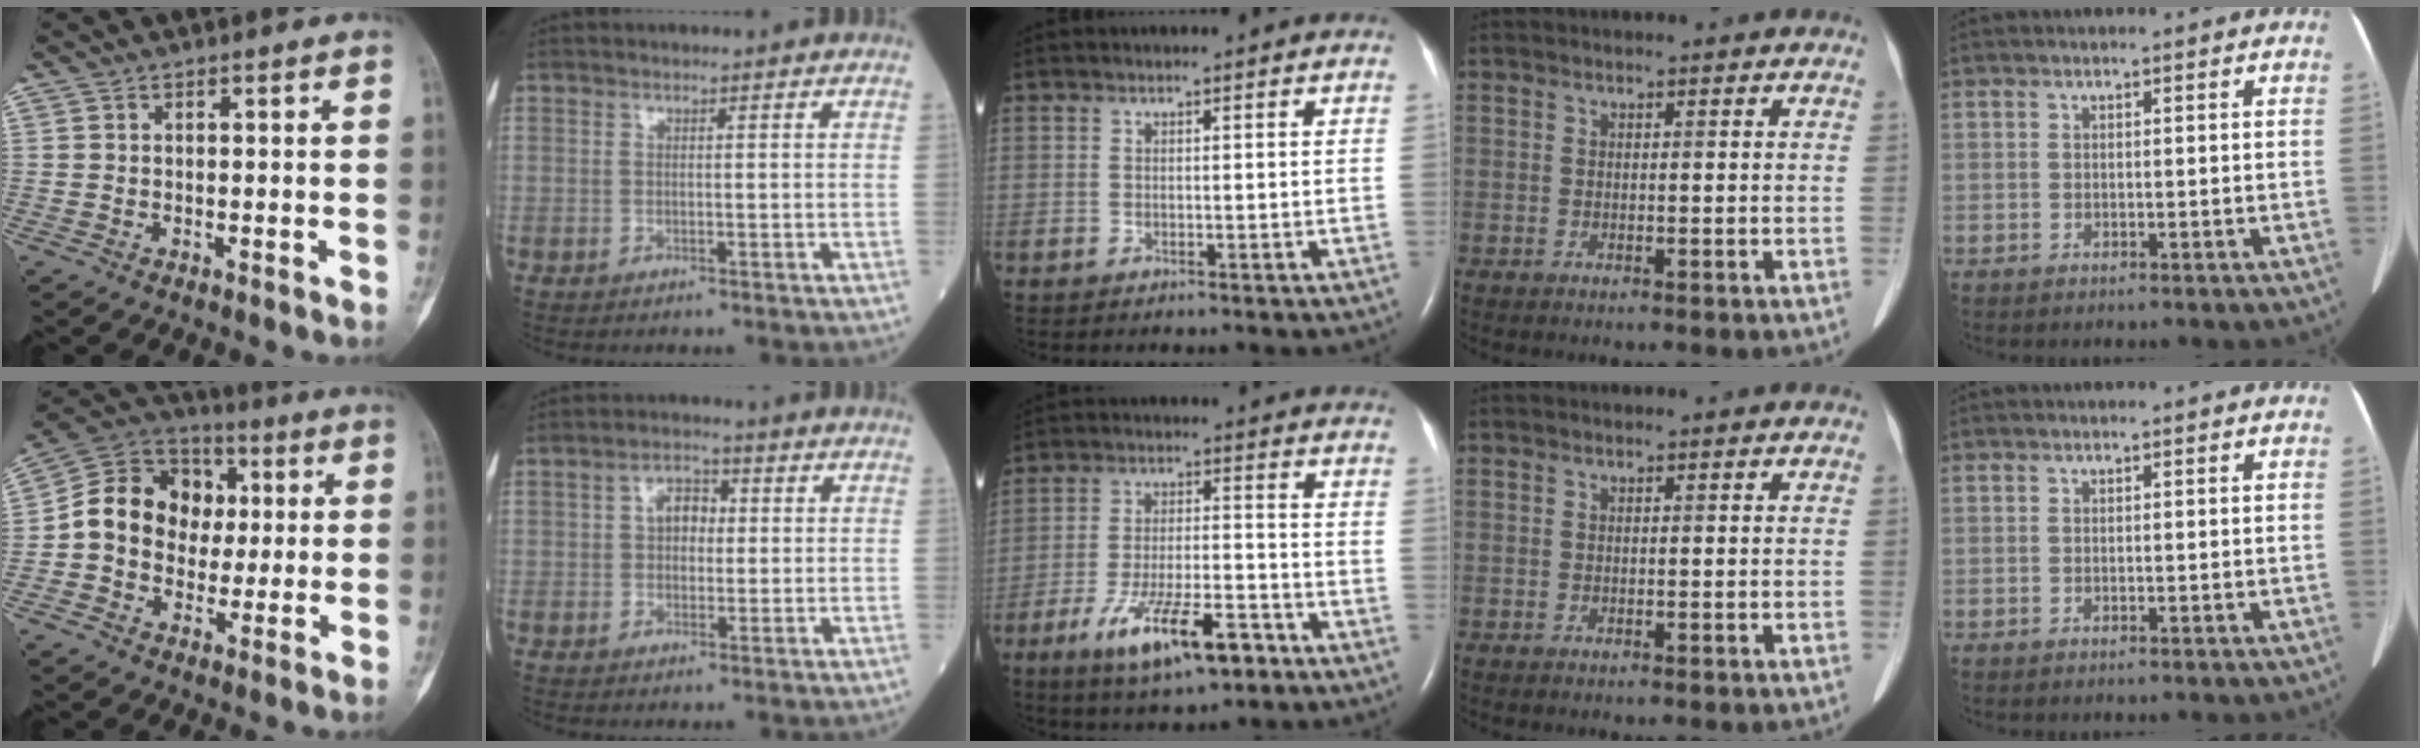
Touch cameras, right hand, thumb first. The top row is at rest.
{"thumb": {"total": 14.7, "force": [0.6, 12.4, 7.9], "torque": [-0.098, 0.031, 0.002]}, "index": {"total": 4.3, "force": [0.6, 2.8, 3.2], "torque": [-0.052, 0.015, 0.009]}, "middle": {"total": 12.1, "force": [-7.0, 3.1, 9.4], "torque": [-0.172, -0.011, -0.114]}}